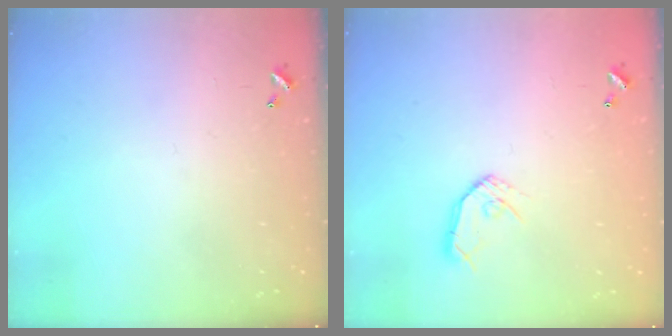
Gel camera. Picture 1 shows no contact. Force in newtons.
{"total": 8.8, "press": 8.8, "slide": 0.6}